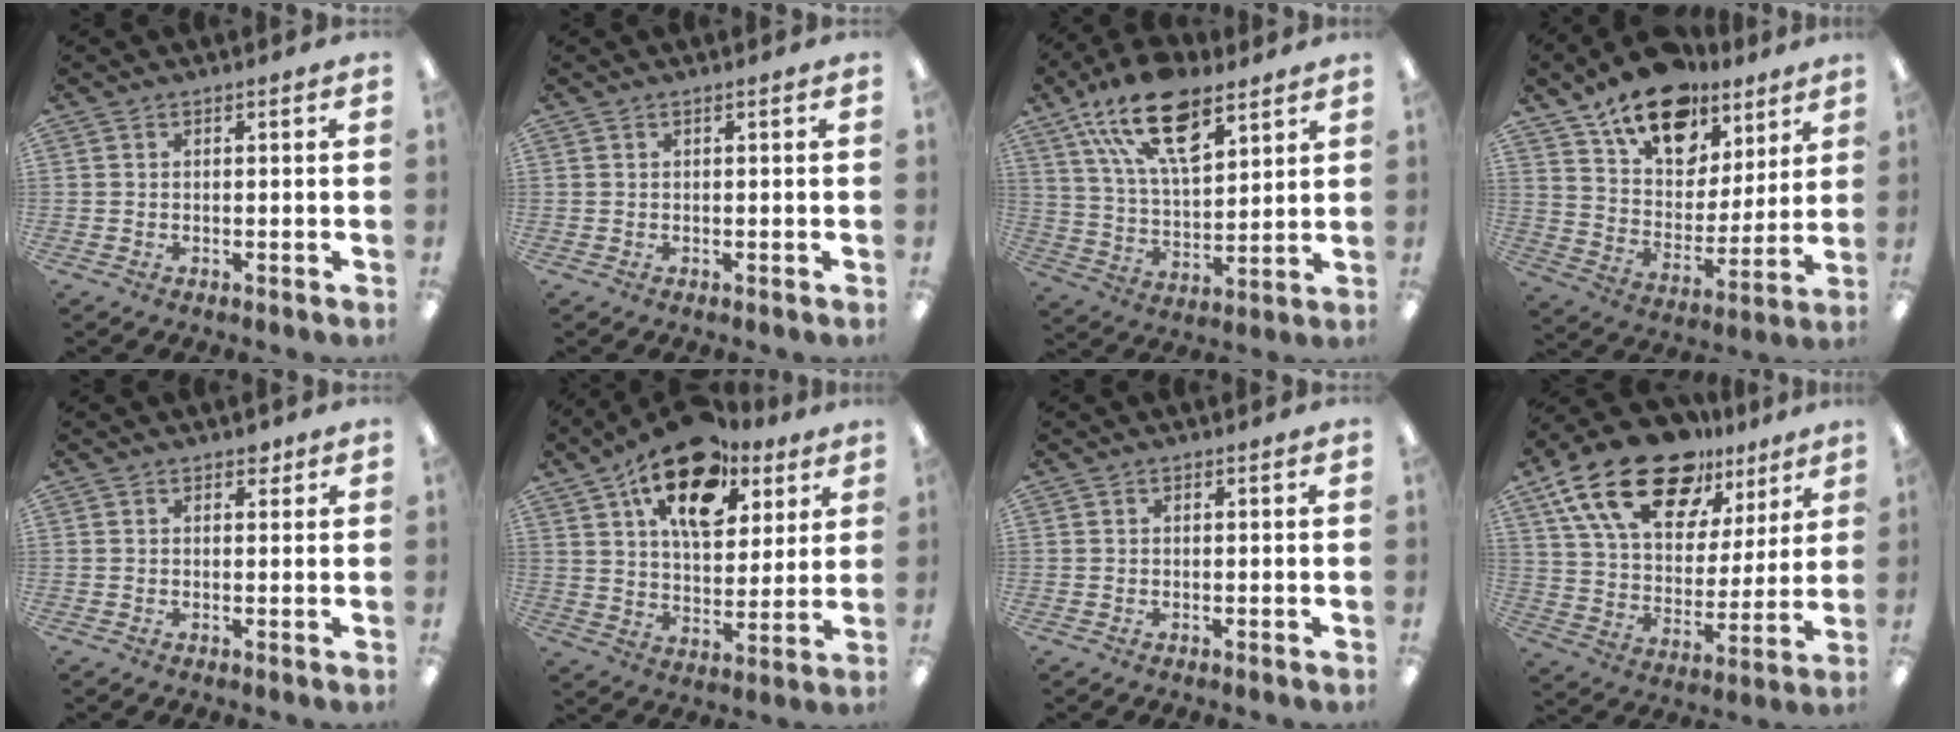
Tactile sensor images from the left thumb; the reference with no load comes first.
{"total": 0.0}
{"total": 19.4, "force": [11.4, 9.2, 12.7], "torque": [-0.219, -0.047, 0.201]}
{"total": 17.8, "force": [12.2, 10.4, 7.6], "torque": [-0.122, -0.074, 0.220]}
{"total": 1.9, "force": [1.2, 1.2, 0.9], "torque": [-0.003, -0.004, 0.018]}
{"total": 18.4, "force": [11.1, 9.8, 10.9], "torque": [-0.167, -0.051, 0.190]}
{"total": 0.0}
{"total": 22.5, "force": [14.6, 11.5, 12.7], "torque": [-0.222, -0.077, 0.260]}